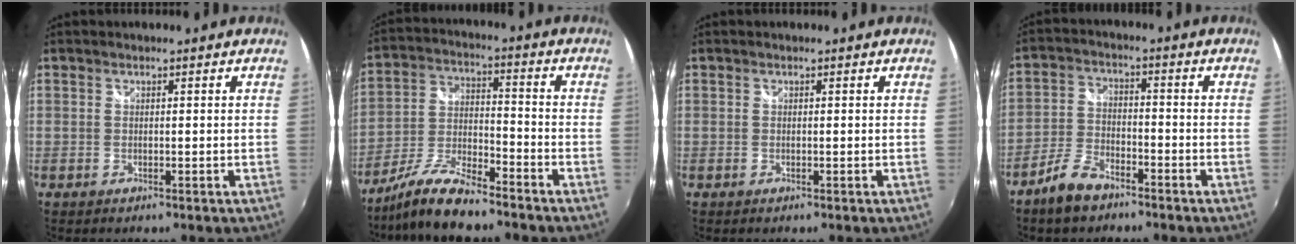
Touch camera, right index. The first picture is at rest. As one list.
[{"total": 11.3, "force": [-9.4, 2.1, 5.9], "torque": [-0.125, 0.001, -0.178]}, {"total": 0.0}, {"total": 6.9, "force": [-5.2, 2.9, 3.5], "torque": [-0.082, 0.007, -0.101]}]